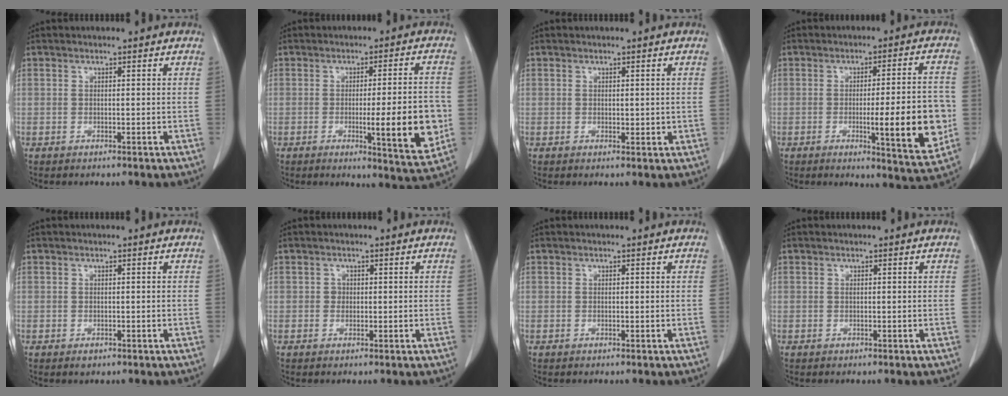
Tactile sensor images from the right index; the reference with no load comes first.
{"total": 11.4, "force": [-2.2, 1.2, 11.1], "torque": [-0.144, -0.009, -0.024]}
{"total": 1.3, "force": [0.2, 0.7, 1.1], "torque": [-0.014, -0.006, 0.006]}
{"total": 12.7, "force": [-2.4, 1.5, 12.4], "torque": [-0.162, -0.004, -0.026]}
{"total": 0.7, "force": [-0.4, 0.5, 0.2], "torque": [-0.003, 0.002, -0.003]}
{"total": 0.9, "force": [0.0, 0.8, 0.3], "torque": [0.000, 0.003, 0.001]}
{"total": 0.0}
{"total": 0.0}